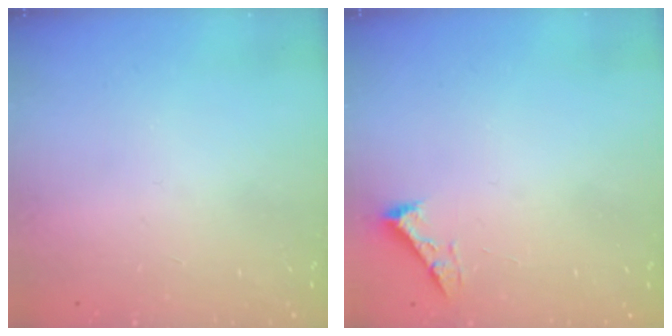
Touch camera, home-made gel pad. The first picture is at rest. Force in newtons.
{"total": 2.5, "press": 2.5, "slide": 0.3}